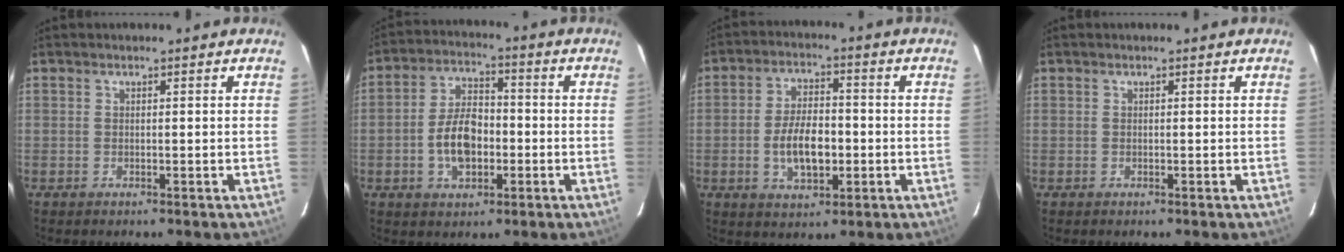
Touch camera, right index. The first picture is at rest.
{"total": 9.2, "force": [-2.4, 5.5, 7.0], "torque": [-0.137, 0.017, -0.035]}
{"total": 9.1, "force": [-2.0, 4.6, 7.6], "torque": [-0.150, 0.003, -0.028]}
{"total": 0.0}